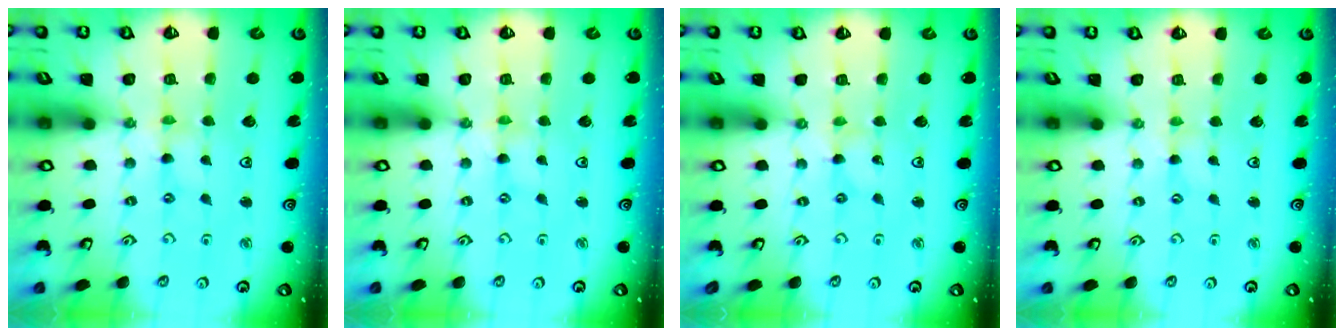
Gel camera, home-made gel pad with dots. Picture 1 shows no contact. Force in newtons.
{"total": 0.0}
{"total": 0.0}
{"total": 0.0}